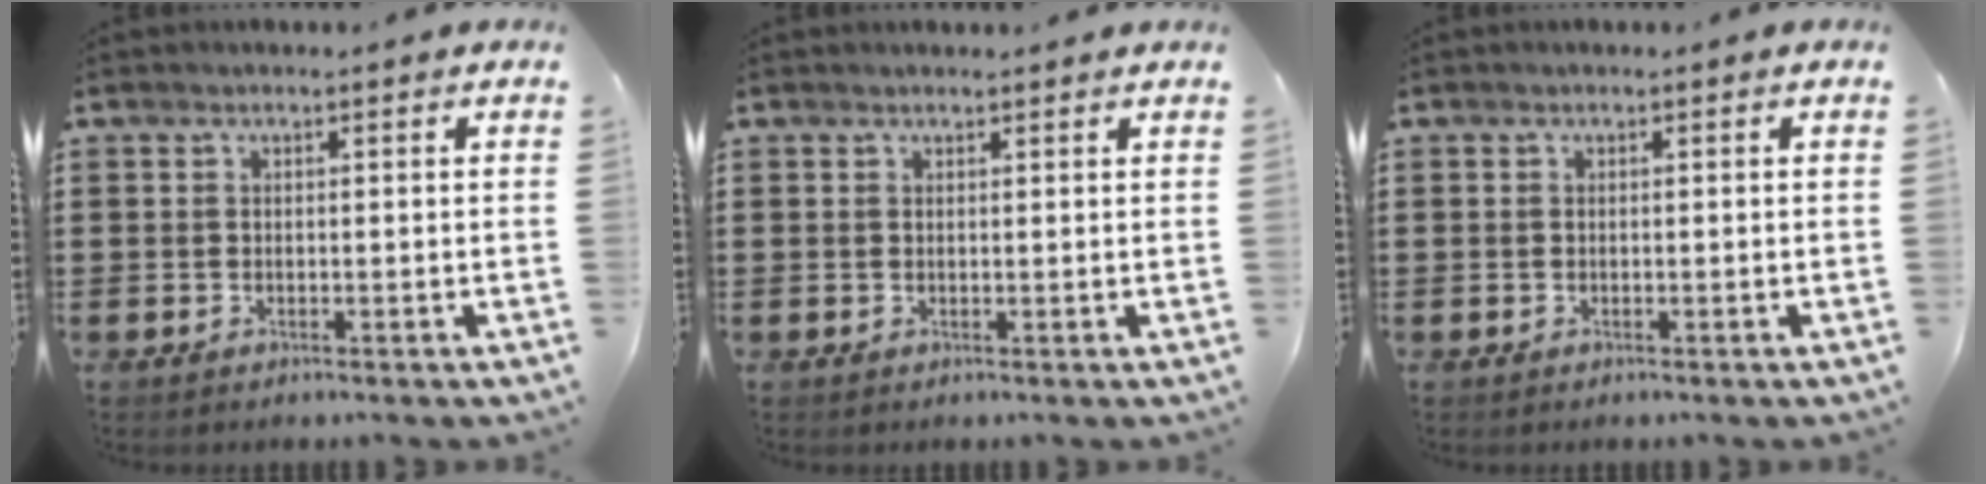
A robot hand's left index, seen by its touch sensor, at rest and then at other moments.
{"total": 0.8, "force": [0.8, 0.0, 0.2], "torque": [-0.006, -0.002, 0.015]}
{"total": 0.0}